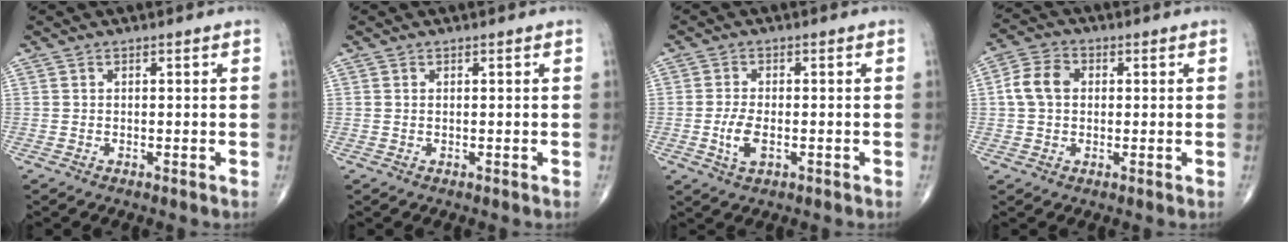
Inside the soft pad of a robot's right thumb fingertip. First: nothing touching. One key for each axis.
{"total": 0.0}
{"total": 4.6, "fx": -1.1, "fy": 2.2, "fz": 3.8, "tx": -0.080, "ty": -0.001, "tz": -0.020}
{"total": 6.5, "fx": 0.7, "fy": 4.9, "fz": 4.3, "tx": -0.079, "ty": 0.015, "tz": 0.006}